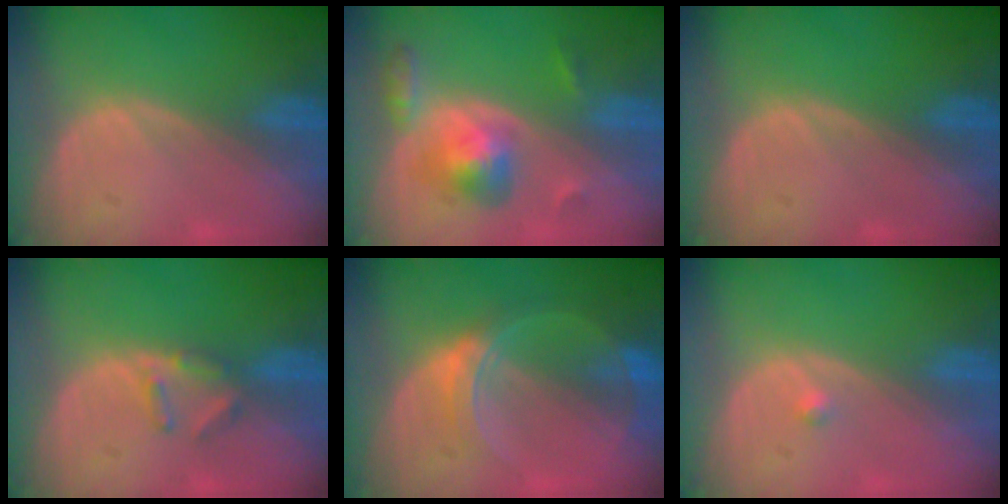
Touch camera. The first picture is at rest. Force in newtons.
{"total": 5.8, "press": 5.8, "slide": 0.2}
{"total": 0.0}
{"total": 2.8, "press": 2.7, "slide": 0.4}
{"total": 6.5, "press": 5.7, "slide": 3.1}
{"total": 0.8, "press": 0.6, "slide": 0.4}